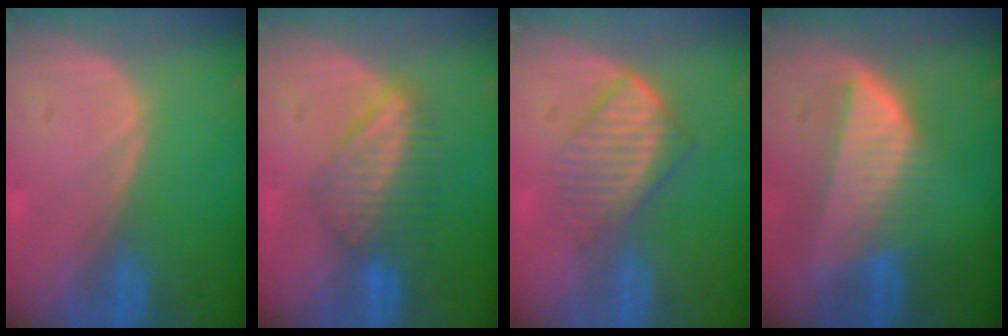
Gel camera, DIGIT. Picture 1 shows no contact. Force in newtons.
{"total": 6.3, "press": 6.1, "slide": 1.4}
{"total": 6.8, "press": 6.0, "slide": 3.3}
{"total": 8.2, "press": 7.2, "slide": 3.8}